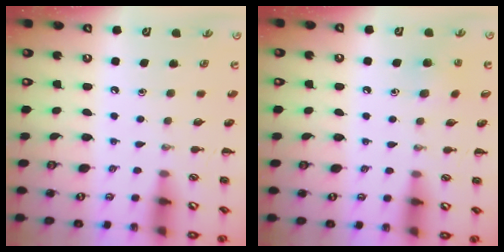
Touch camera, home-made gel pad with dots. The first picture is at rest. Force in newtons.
{"total": 5.7, "press": 5.6, "slide": 1.4}